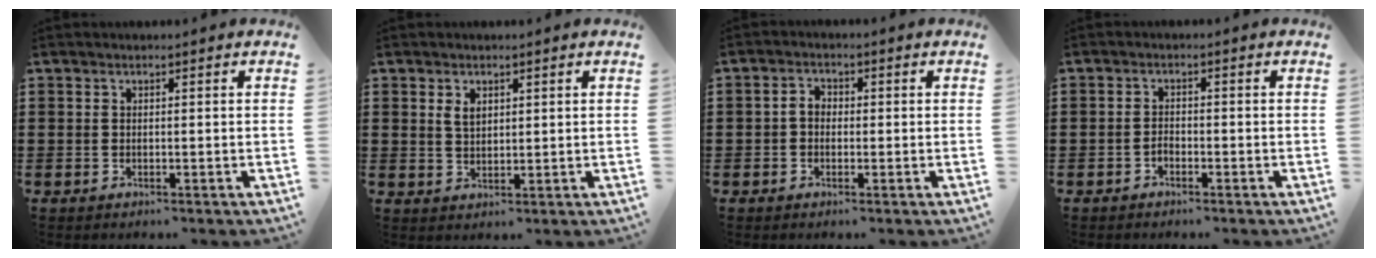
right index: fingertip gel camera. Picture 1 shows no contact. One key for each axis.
{"total": 2.3, "fx": 1.1, "fy": 1.4, "fz": 1.5, "tx": -0.033, "ty": 0.005, "tz": 0.019}
{"total": 2.3, "fx": -0.3, "fy": 1.6, "fz": 1.5, "tx": -0.031, "ty": 0.005, "tz": -0.007}
{"total": 1.3, "fx": -0.9, "fy": 0.8, "fz": 0.5, "tx": -0.014, "ty": 0.000, "tz": -0.018}